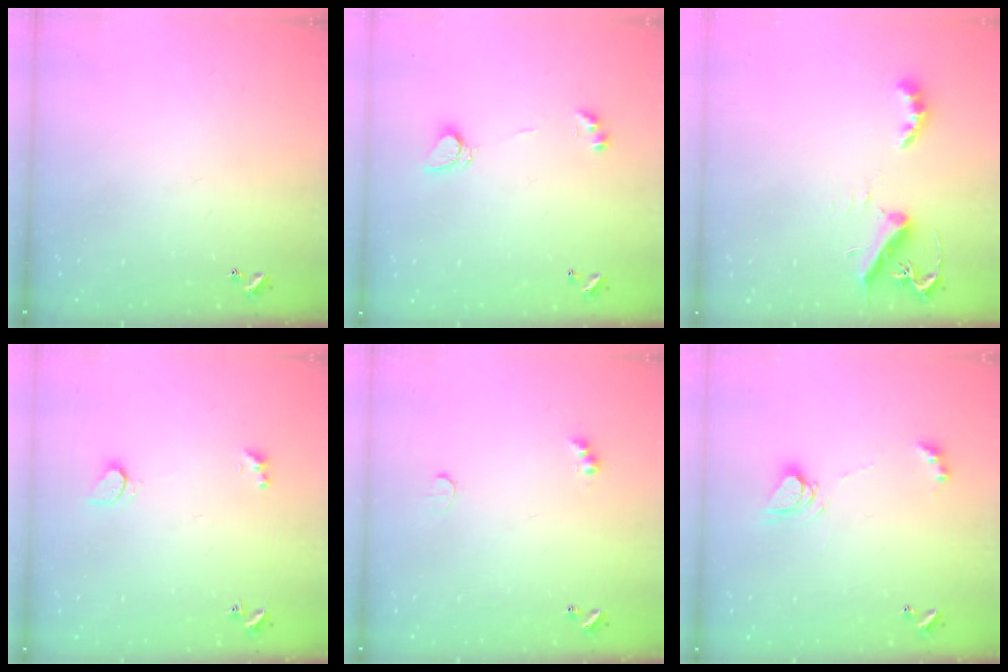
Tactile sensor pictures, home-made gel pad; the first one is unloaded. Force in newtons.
{"total": 4.2, "press": 4.2, "slide": 0.2}
{"total": 6.9, "press": 6.8, "slide": 0.4}
{"total": 1.8, "press": 1.7, "slide": 0.6}
{"total": 2.6, "press": 2.4, "slide": 0.8}
{"total": 7.4, "press": 7.4, "slide": 0.9}